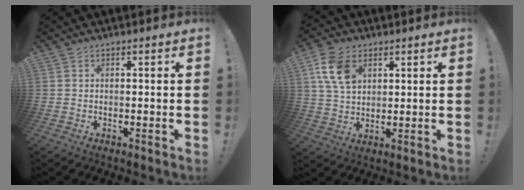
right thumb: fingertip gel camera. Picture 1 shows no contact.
{"total": 11.2, "force": [4.7, 7.6, 6.7], "torque": [-0.123, -0.002, 0.093]}